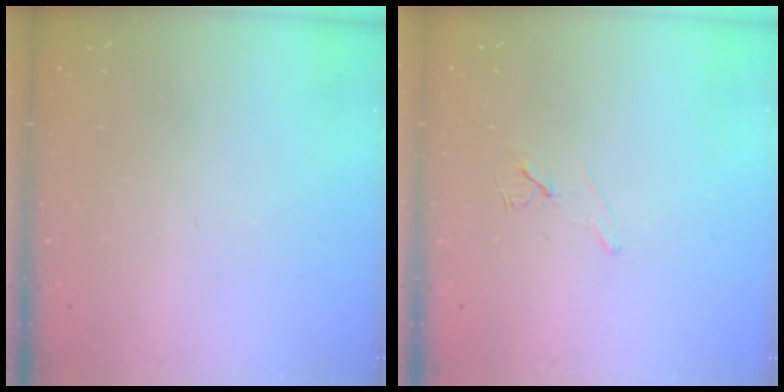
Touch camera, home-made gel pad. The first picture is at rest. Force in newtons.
{"total": 6.7, "press": 6.0, "slide": 3.0}